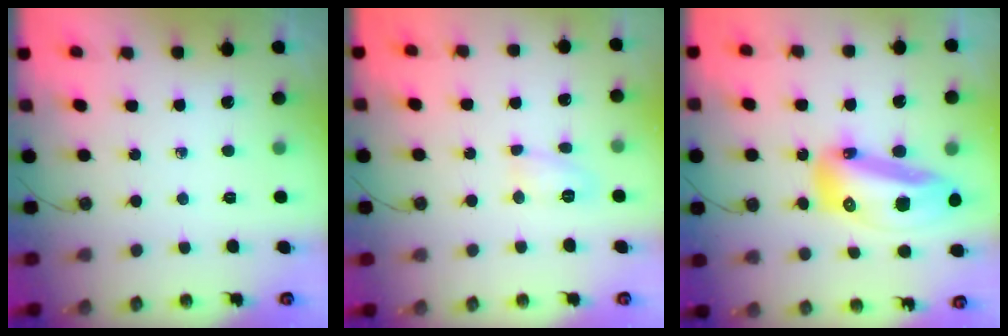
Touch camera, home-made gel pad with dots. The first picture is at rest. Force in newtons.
{"total": 5.8, "press": 5.8, "slide": 0.5}
{"total": 18.9, "press": 18.8, "slide": 2.3}